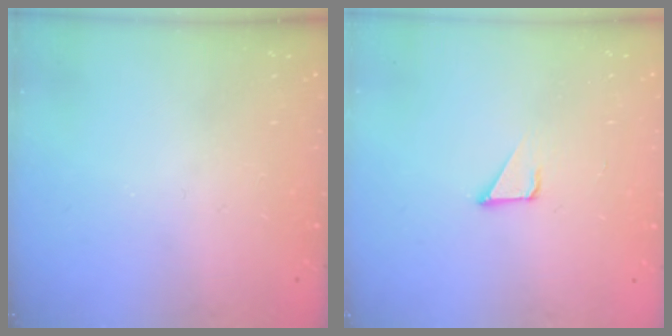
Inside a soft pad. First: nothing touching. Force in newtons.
{"total": 2.1, "press": 2.1, "slide": 0.1}